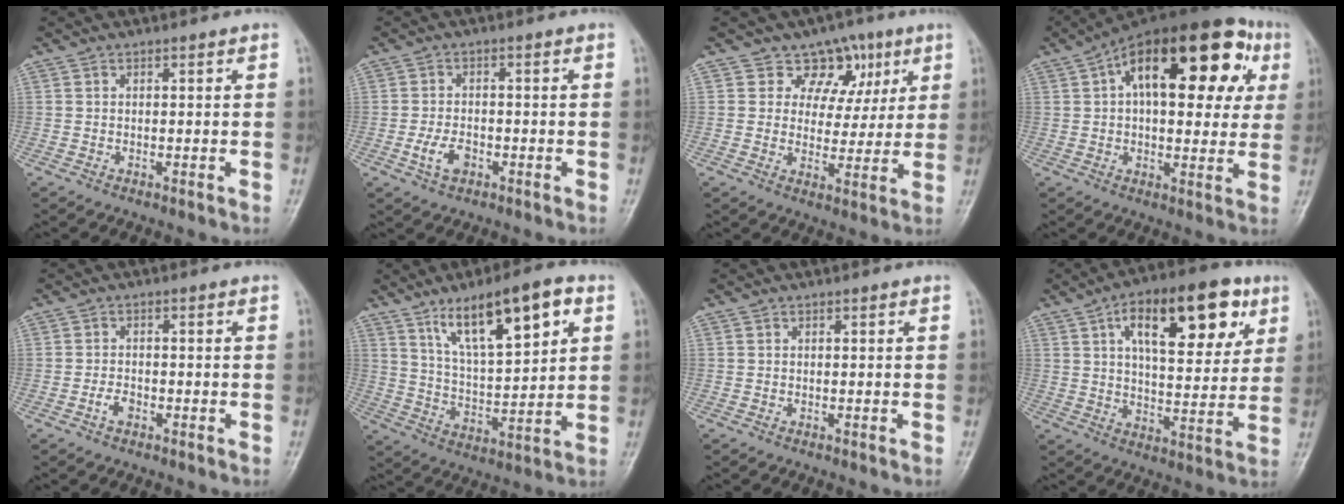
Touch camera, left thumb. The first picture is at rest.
{"total": 4.2, "force": [-1.6, 2.6, 2.9], "torque": [-0.055, 0.008, -0.029]}
{"total": 8.7, "force": [4.6, 6.9, 2.4], "torque": [0.015, -0.012, 0.065]}
{"total": 25.2, "force": [7.7, 12.3, 20.6], "torque": [-0.273, 0.036, 0.105]}
{"total": 2.1, "force": [-1.1, 1.2, 1.3], "torque": [-0.024, 0.009, -0.022]}
{"total": 15.7, "force": [7.9, 5.0, 12.6], "torque": [-0.183, -0.027, 0.138]}
{"total": 0.0}
{"total": 19.7, "force": [8.5, 8.8, 15.5], "torque": [-0.187, -0.013, 0.127]}